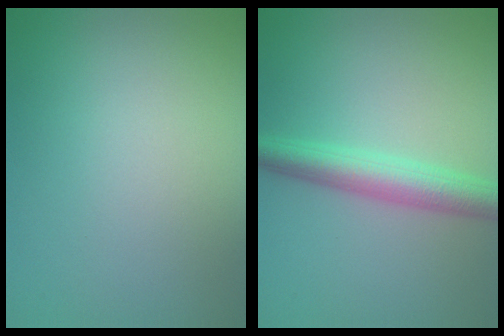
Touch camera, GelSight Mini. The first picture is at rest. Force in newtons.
{"total": 4.2, "press": 4.2, "slide": 0.1}